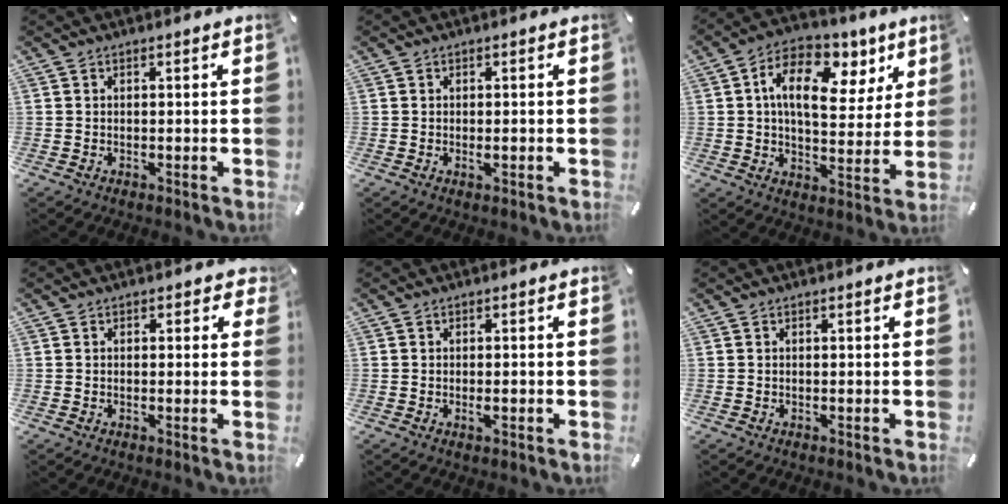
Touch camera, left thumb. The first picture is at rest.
{"total": 1.2, "force": [-0.3, 0.4, 1.0], "torque": [-0.019, -0.002, -0.005]}
{"total": 15.6, "force": [6.3, 9.3, 10.8], "torque": [-0.172, -0.022, 0.111]}
{"total": 1.5, "force": [0.2, 1.1, 0.9], "torque": [-0.001, 0.000, -0.002]}
{"total": 1.4, "force": [-0.4, 0.5, 1.3], "torque": [-0.022, -0.001, -0.008]}
{"total": 0.0}